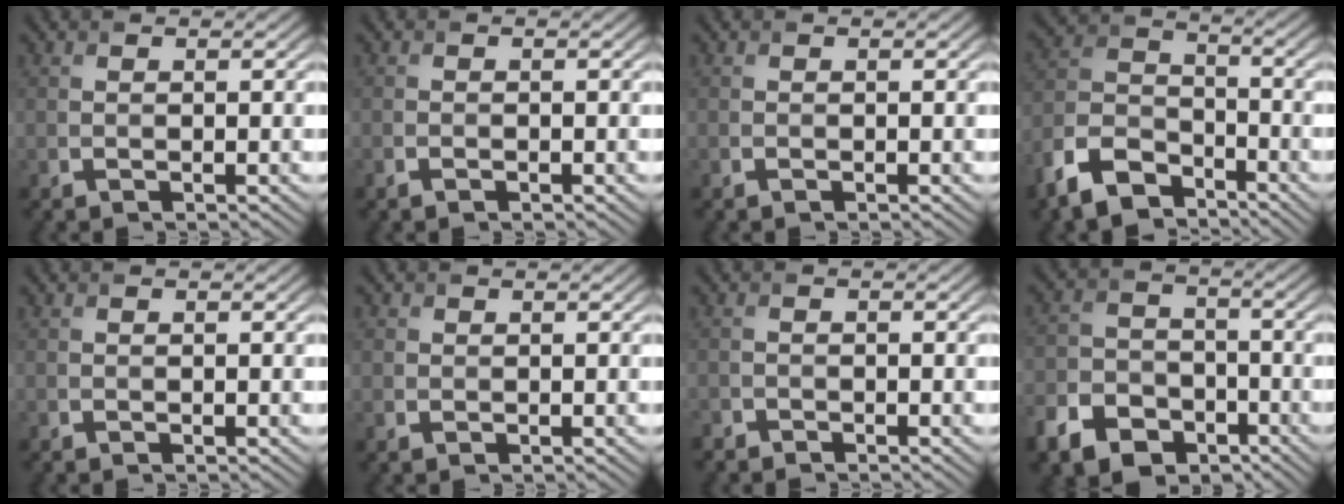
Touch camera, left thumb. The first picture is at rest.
{"total": 0.9, "force": [-0.6, 0.5, 0.4], "torque": [-0.008, -0.002, -0.011]}
{"total": 0.0}
{"total": 10.1, "force": [-7.0, 5.2, 5.0], "torque": [-0.117, -0.010, -0.158]}
{"total": 0.0}
{"total": 0.8, "force": [0.2, 0.8, 0.1], "torque": [-0.001, -0.003, 0.002]}
{"total": 1.2, "force": [-1.2, 0.4, 0.0], "torque": [0.001, -0.003, -0.026]}
{"total": 9.0, "force": [-5.6, 6.0, 3.7], "torque": [-0.093, -0.018, -0.119]}